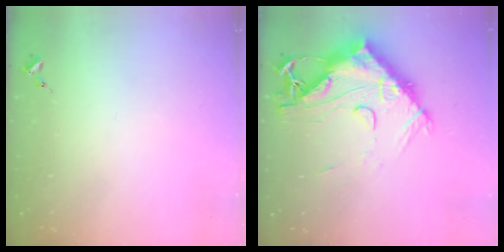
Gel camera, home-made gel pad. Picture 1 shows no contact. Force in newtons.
{"total": 18.5, "press": 18.4, "slide": 1.9}